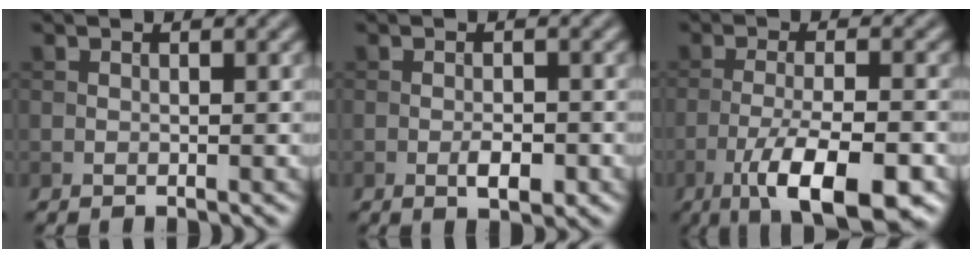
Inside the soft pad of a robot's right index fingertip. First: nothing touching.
{"total": 2.3, "force": [-0.9, 0.9, 1.9], "torque": [-0.031, -0.001, -0.013]}
{"total": 8.7, "force": [-4.5, 2.4, 7.0], "torque": [-0.120, -0.005, -0.075]}